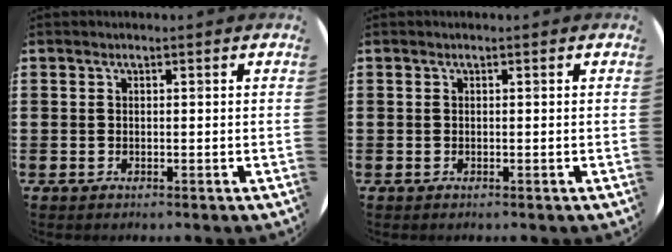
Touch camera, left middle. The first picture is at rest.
{"total": 0.0}